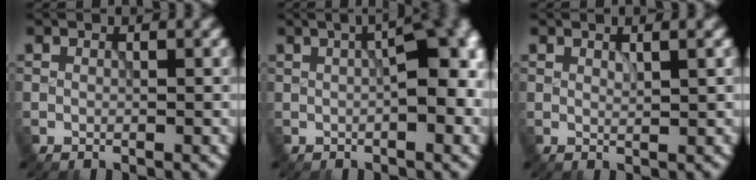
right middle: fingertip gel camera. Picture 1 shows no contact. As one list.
[{"total": 10.3, "force": [0.9, 4.6, 9.1], "torque": [-0.055, 0.030, -0.004]}, {"total": 0.9, "force": [0.7, -0.1, 0.5], "torque": [-0.011, 0.002, 0.010]}]